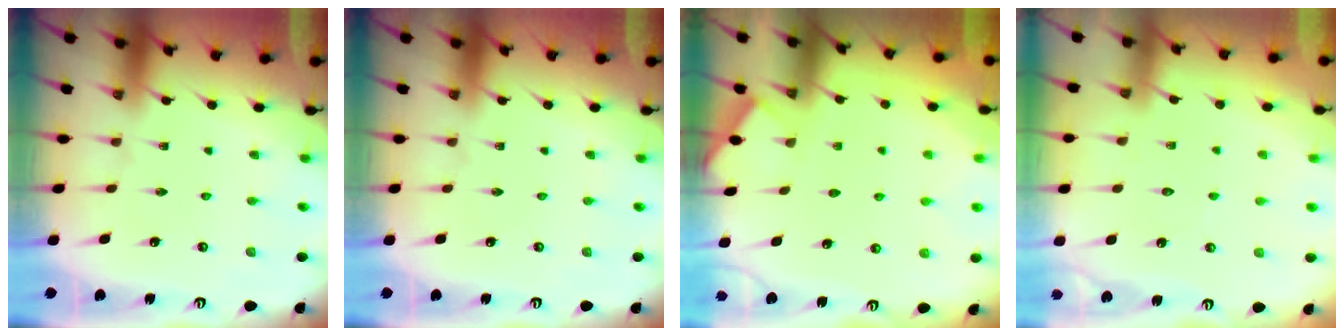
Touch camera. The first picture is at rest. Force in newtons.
{"total": 0.0}
{"total": 3.0, "press": 2.9, "slide": 0.5}
{"total": 3.8, "press": 3.8, "slide": 0.4}